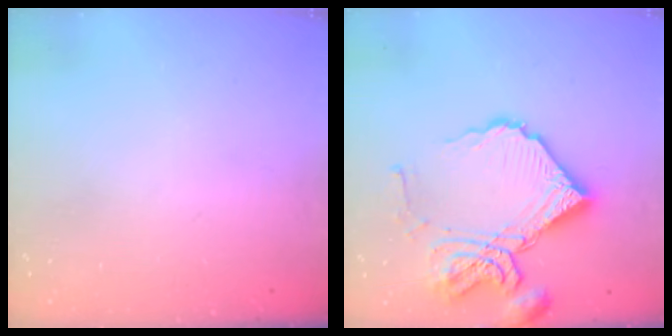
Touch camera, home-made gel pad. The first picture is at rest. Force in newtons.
{"total": 17.4, "press": 17.3, "slide": 2.0}